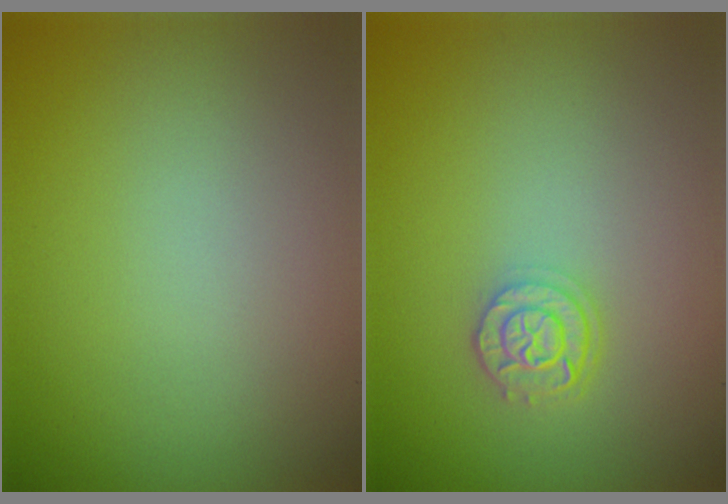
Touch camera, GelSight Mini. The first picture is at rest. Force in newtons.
{"total": 2.5, "press": 2.0, "slide": 1.4}